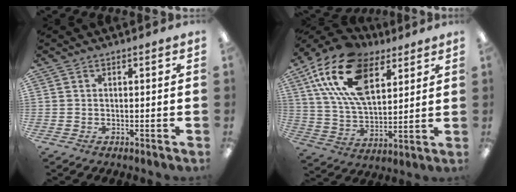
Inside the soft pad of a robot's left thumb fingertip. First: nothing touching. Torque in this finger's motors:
{"motor_torque": [0.47, 0.70, 1.73, -1.04, 0.56]}